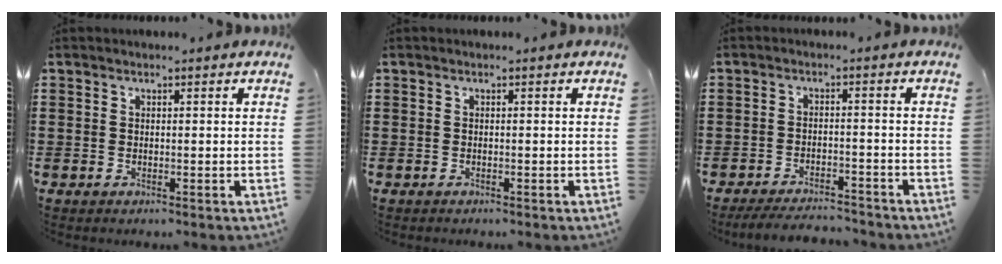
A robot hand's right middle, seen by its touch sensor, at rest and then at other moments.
{"total": 0.0}
{"total": 3.9, "force": [-3.8, 0.3, 1.0], "torque": [-0.016, 0.003, -0.075]}